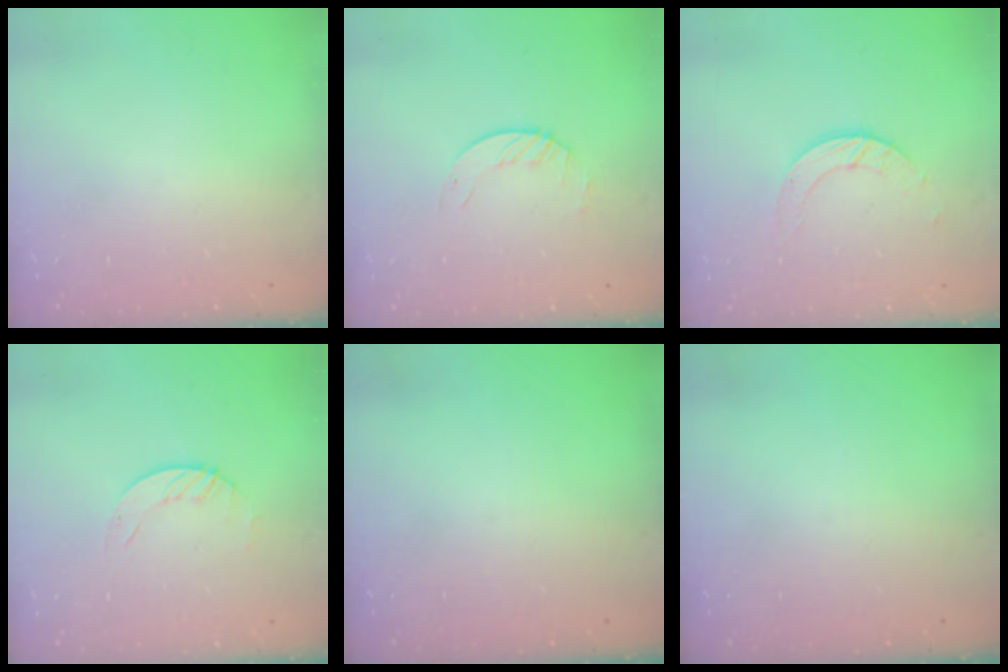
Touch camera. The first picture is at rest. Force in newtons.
{"total": 1.7, "press": 1.7, "slide": 0.2}
{"total": 5.1, "press": 5.1, "slide": 0.2}
{"total": 1.9, "press": 1.9, "slide": 0.2}
{"total": 0.0}
{"total": 0.0}